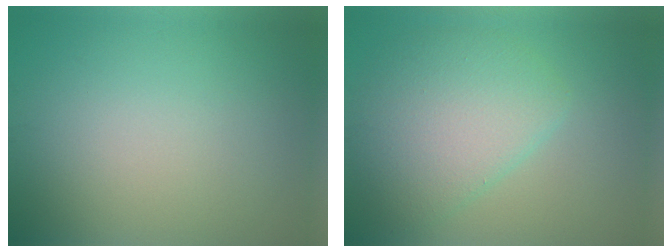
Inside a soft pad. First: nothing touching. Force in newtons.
{"total": 5.8, "press": 5.8, "slide": 0.4}